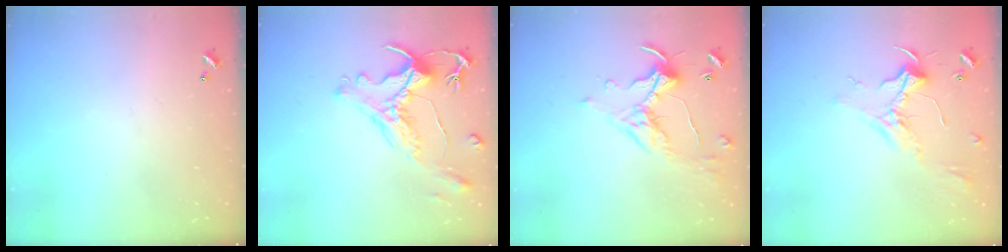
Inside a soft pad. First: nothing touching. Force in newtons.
{"total": 2.8, "press": 2.5, "slide": 1.3}
{"total": 1.5, "press": 1.5, "slide": 0.2}
{"total": 2.4, "press": 2.3, "slide": 0.8}